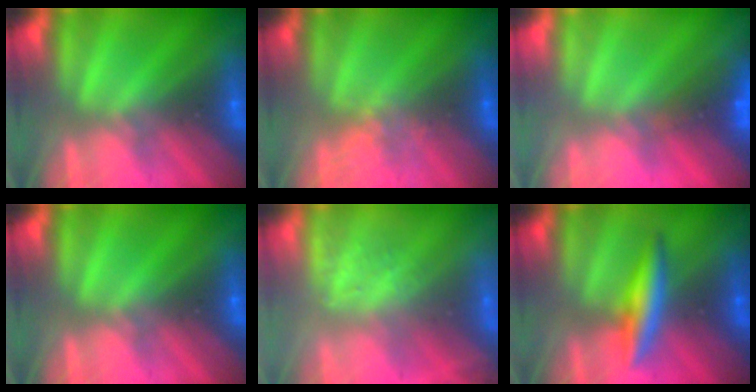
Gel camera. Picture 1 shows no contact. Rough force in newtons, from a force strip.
{"total": 2.3}
{"total": 3.9}
{"total": 0.0}
{"total": 2.6}
{"total": 2.8}